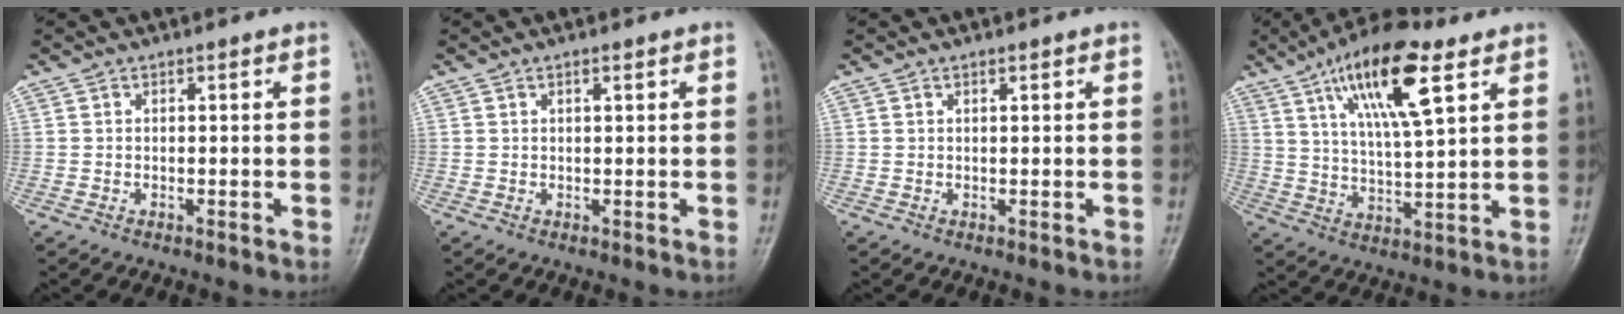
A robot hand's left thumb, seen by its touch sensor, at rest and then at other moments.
{"total": 0.9, "force": [0.5, 0.2, 0.7], "torque": [-0.012, 0.000, 0.007]}
{"total": 0.6, "force": [0.4, 0.2, 0.4], "torque": [-0.007, -0.001, 0.006]}
{"total": 15.7, "force": [7.7, 4.5, 12.9], "torque": [-0.212, -0.020, 0.134]}